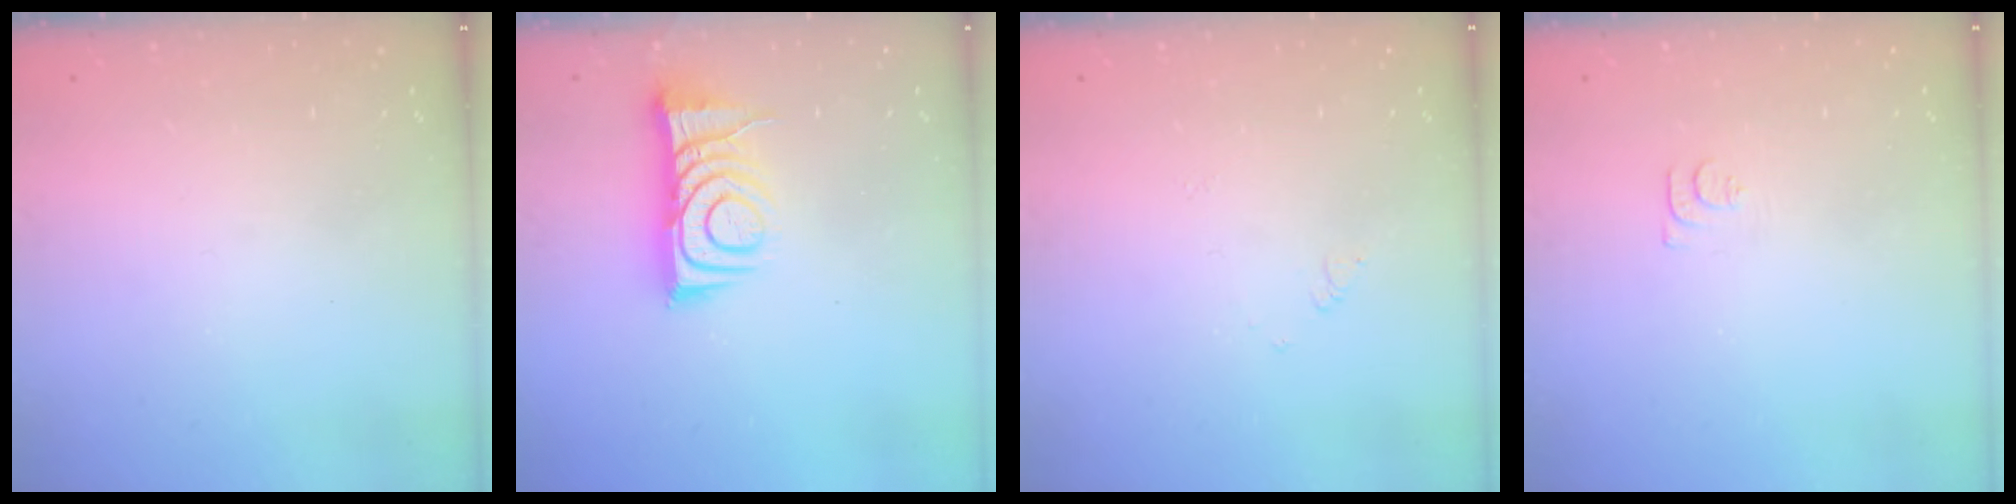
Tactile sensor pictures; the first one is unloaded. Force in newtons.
{"total": 9.7, "press": 9.7, "slide": 0.9}
{"total": 3.0, "press": 3.0, "slide": 0.4}
{"total": 3.7, "press": 3.6, "slide": 0.5}